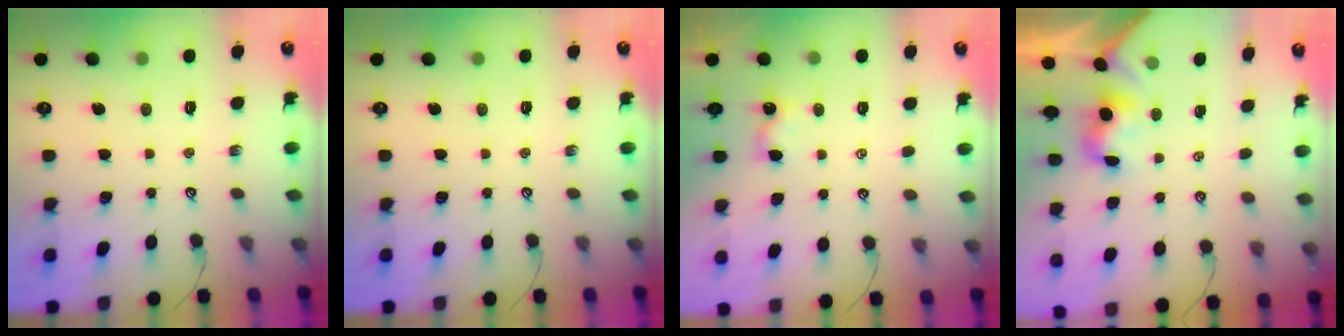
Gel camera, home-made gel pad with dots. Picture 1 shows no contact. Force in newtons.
{"total": 0.0}
{"total": 2.0, "press": 2.0, "slide": 0.2}
{"total": 1.9, "press": 1.9, "slide": 0.5}